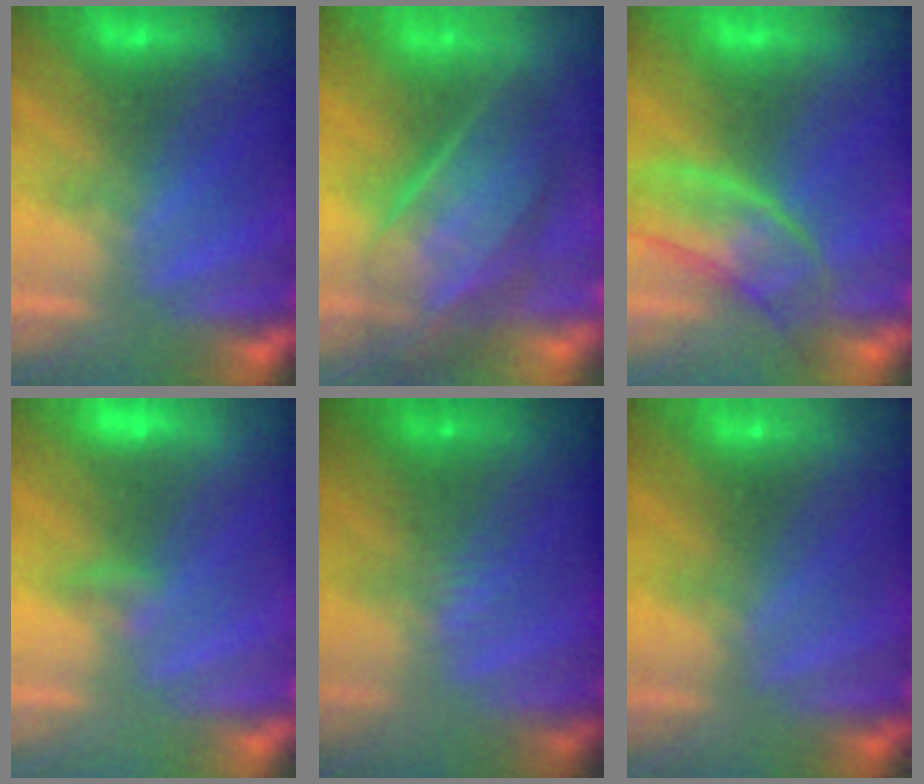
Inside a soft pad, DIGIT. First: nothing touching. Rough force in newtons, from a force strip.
{"total": 7.6}
{"total": 2.8}
{"total": 1.4}
{"total": 2.4}
{"total": 7.8}